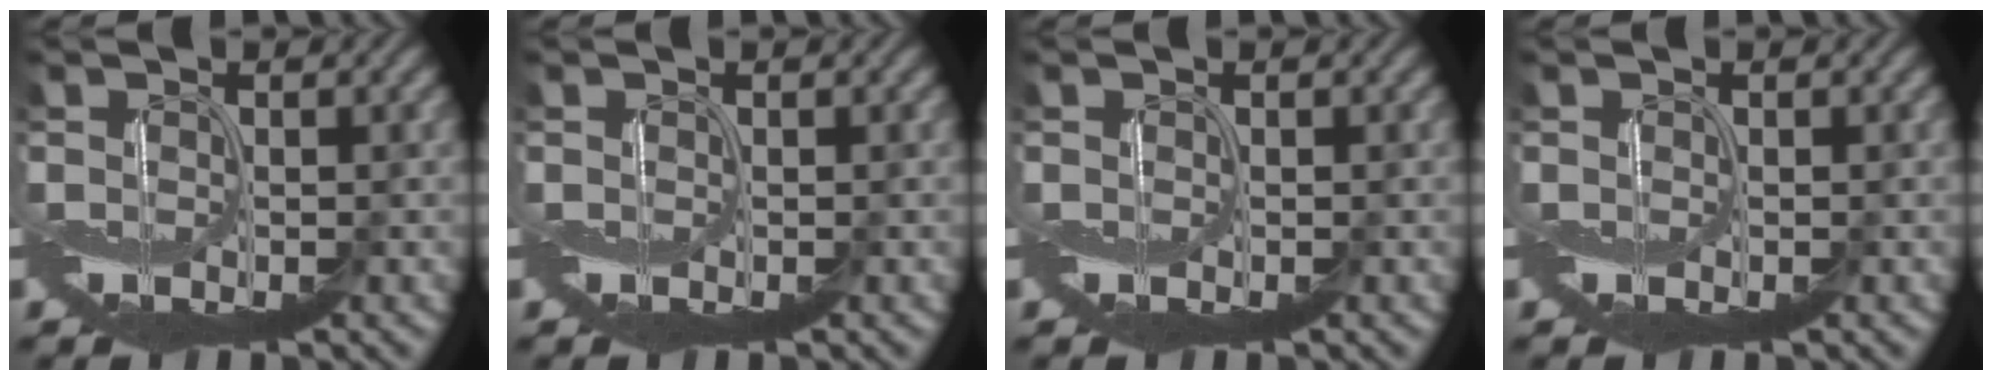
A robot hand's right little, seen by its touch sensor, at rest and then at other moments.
{"total": 0.0}
{"total": 0.0}
{"total": 0.0}